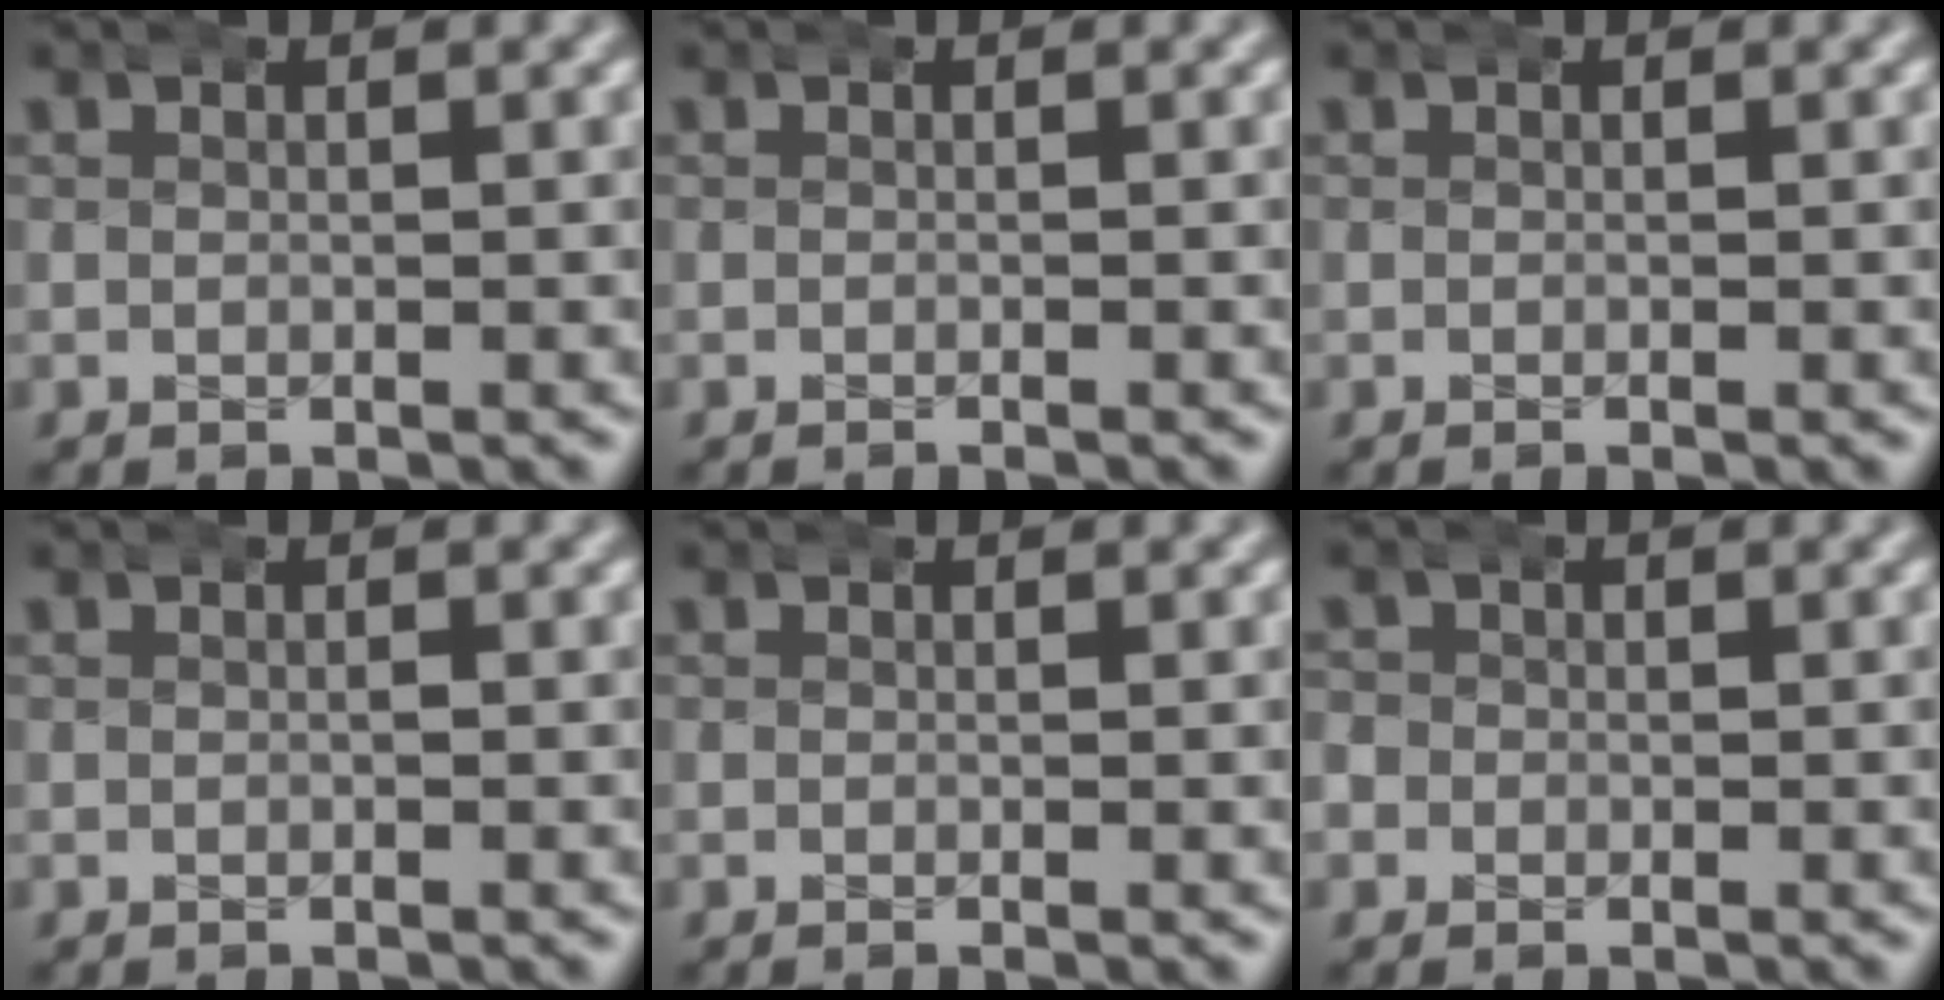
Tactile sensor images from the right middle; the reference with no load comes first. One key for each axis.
{"total": 0.6, "fx": -0.6, "fy": 0.0, "fz": 0.3, "tx": -0.001, "ty": 0.002, "tz": -0.011}
{"total": 0.0}
{"total": 0.0}
{"total": 0.0}
{"total": 2.1, "fx": -0.3, "fy": 2.1, "fz": 0.2, "tx": -0.012, "ty": 0.002, "tz": -0.013}